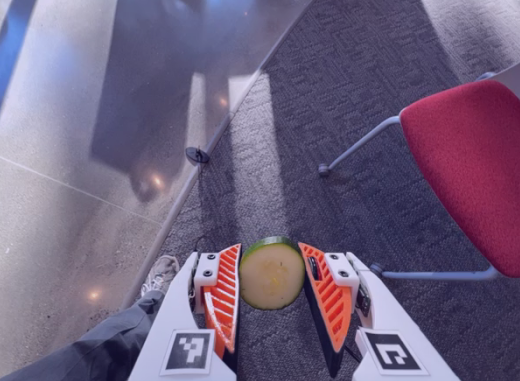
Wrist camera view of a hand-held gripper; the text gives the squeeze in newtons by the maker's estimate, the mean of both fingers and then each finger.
{"total": 10.6, "left": 10.9, "right": 10.4}